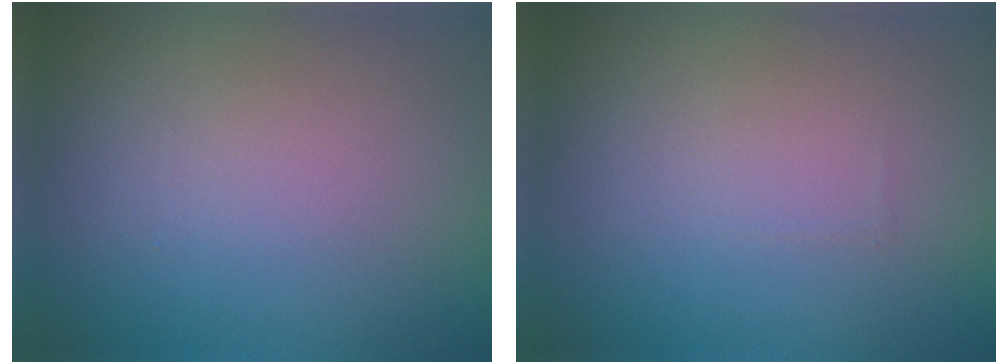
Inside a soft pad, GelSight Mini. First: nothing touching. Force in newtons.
{"total": 0.0}